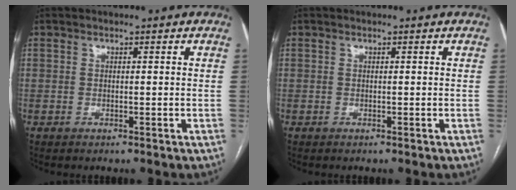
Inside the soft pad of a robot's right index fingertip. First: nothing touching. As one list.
[{"total": 0.0}]